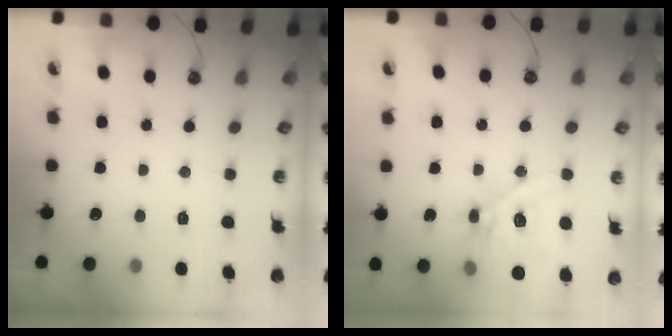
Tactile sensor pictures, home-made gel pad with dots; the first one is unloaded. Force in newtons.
{"total": 17.4, "press": 17.4, "slide": 1.6}